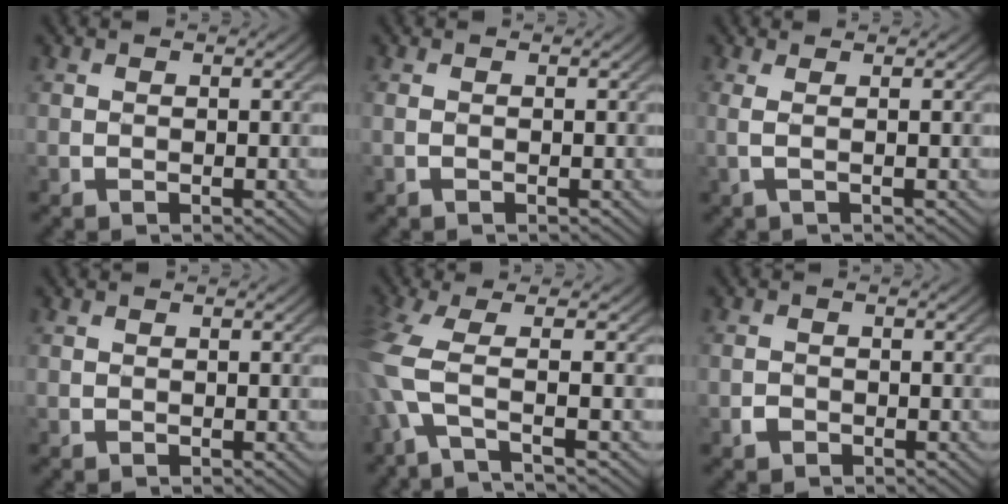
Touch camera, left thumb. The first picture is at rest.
{"total": 0.0}
{"total": 1.2, "force": [0.3, -0.6, 1.0], "torque": [-0.026, 0.002, 0.005]}
{"total": 0.0}
{"total": 5.7, "force": [-2.4, 0.1, 5.1], "torque": [-0.137, 0.008, -0.059]}
{"total": 1.3, "force": [-1.2, 0.6, -0.1], "torque": [-0.009, 0.001, -0.027]}